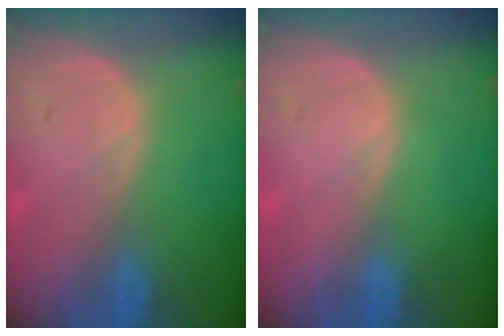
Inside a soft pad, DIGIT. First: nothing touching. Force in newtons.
{"total": 0.0}